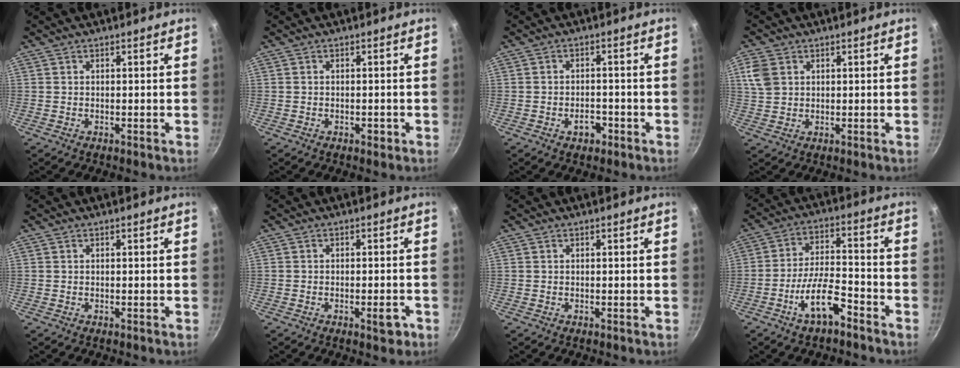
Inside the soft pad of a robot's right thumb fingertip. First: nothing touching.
{"total": 1.4, "force": [-0.6, 0.8, 0.9], "torque": [-0.012, 0.004, -0.009]}
{"total": 3.5, "force": [-1.8, 2.3, 2.0], "torque": [-0.015, 0.017, -0.024]}
{"total": 5.3, "force": [1.8, 4.1, 2.9], "torque": [-0.049, 0.000, 0.038]}
{"total": 0.0}
{"total": 3.2, "force": [-1.5, 1.2, 2.5], "torque": [-0.023, 0.014, -0.016]}
{"total": 0.0}
{"total": 9.9, "force": [-5.6, 3.5, 7.3], "torque": [-0.123, 0.045, -0.102]}